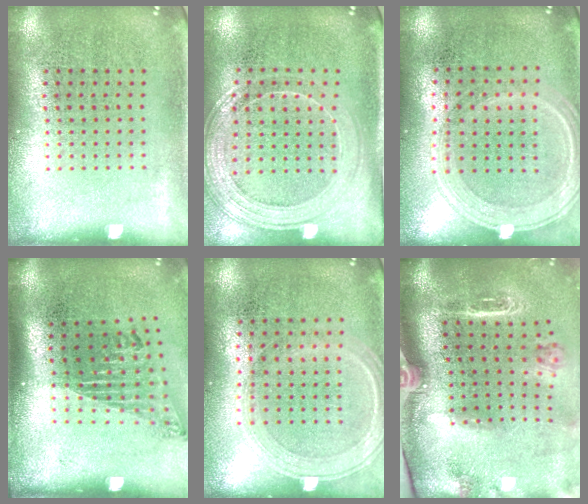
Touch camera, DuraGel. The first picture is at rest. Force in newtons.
{"total": 1.6, "press": 1.5, "slide": 0.4}
{"total": 1.3, "press": 1.2, "slide": 0.3}
{"total": 1.7, "press": 1.1, "slide": 1.3}
{"total": 0.6, "press": 0.5, "slide": 0.2}
{"total": 2.8, "press": 2.0, "slide": 2.0}